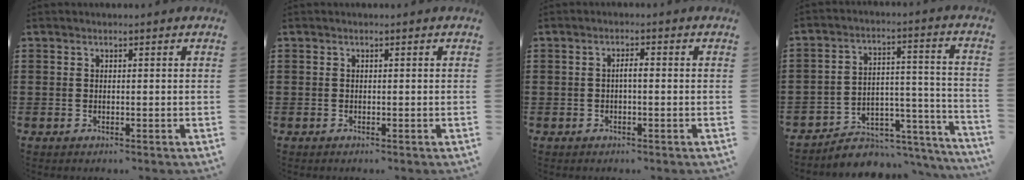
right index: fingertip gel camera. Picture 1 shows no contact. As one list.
[{"total": 0.0}, {"total": 1.6, "force": [-0.3, 0.3, 1.6], "torque": [-0.030, 0.002, -0.007]}, {"total": 5.1, "force": [-4.3, 2.6, 1.2], "torque": [-0.025, 0.008, -0.082]}]